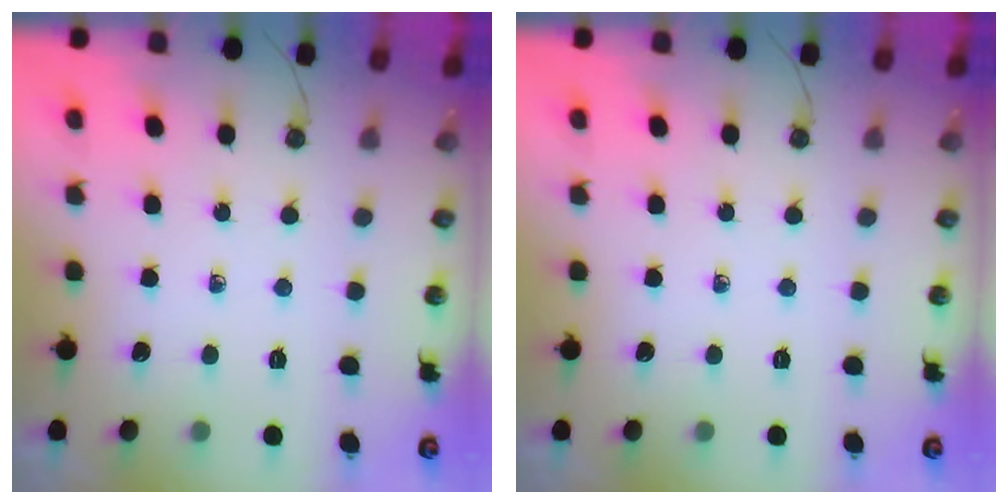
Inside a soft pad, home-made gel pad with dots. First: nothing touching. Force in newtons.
{"total": 0.0}